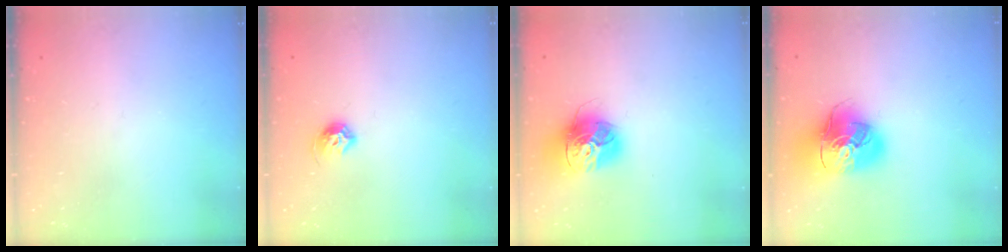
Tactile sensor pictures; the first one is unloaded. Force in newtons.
{"total": 6.9, "press": 6.8, "slide": 1.1}
{"total": 17.1, "press": 17.0, "slide": 1.5}
{"total": 17.4, "press": 17.2, "slide": 2.7}